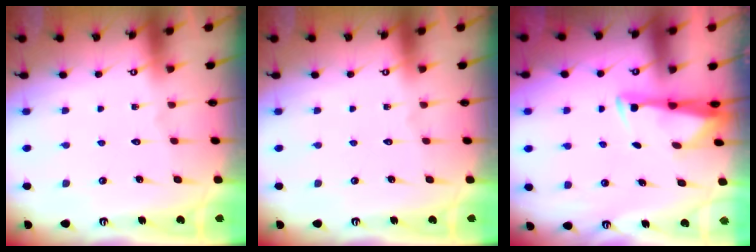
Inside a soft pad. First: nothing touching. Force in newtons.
{"total": 0.0}
{"total": 3.5, "press": 3.4, "slide": 0.9}